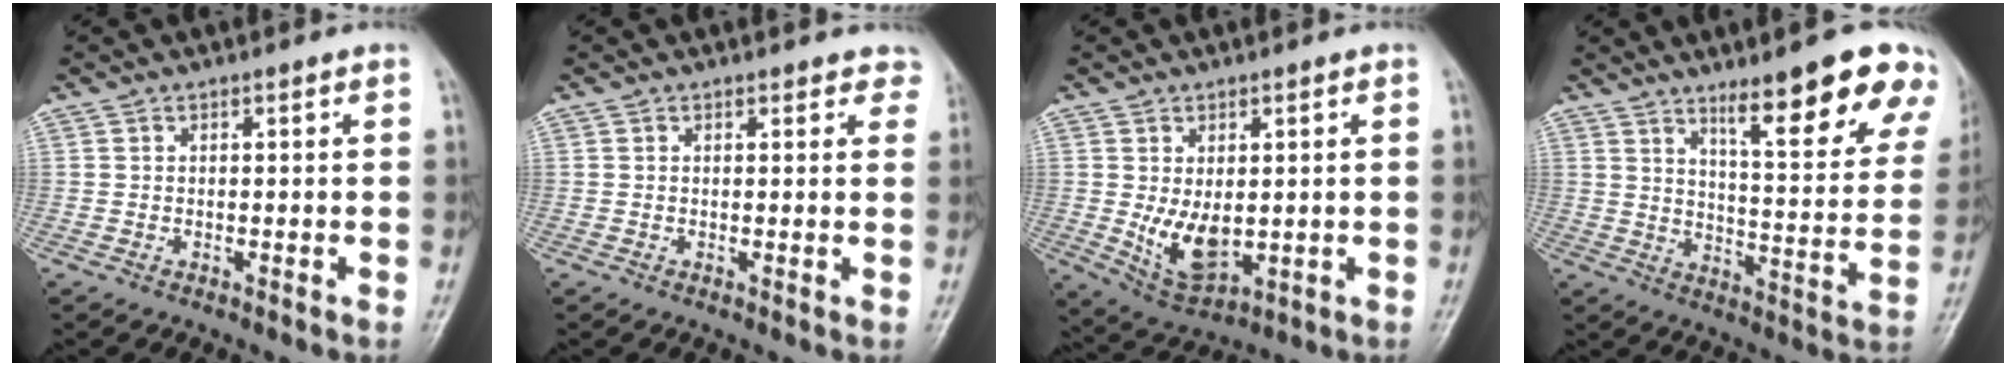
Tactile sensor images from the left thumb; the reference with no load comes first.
{"total": 2.8, "force": [2.3, 1.5, 0.7], "torque": [0.024, -0.006, 0.010]}
{"total": 8.2, "force": [-0.2, 4.8, 6.7], "torque": [-0.104, -0.013, 0.013]}
{"total": 18.3, "force": [11.8, 3.9, 13.5], "torque": [-0.136, -0.066, 0.166]}